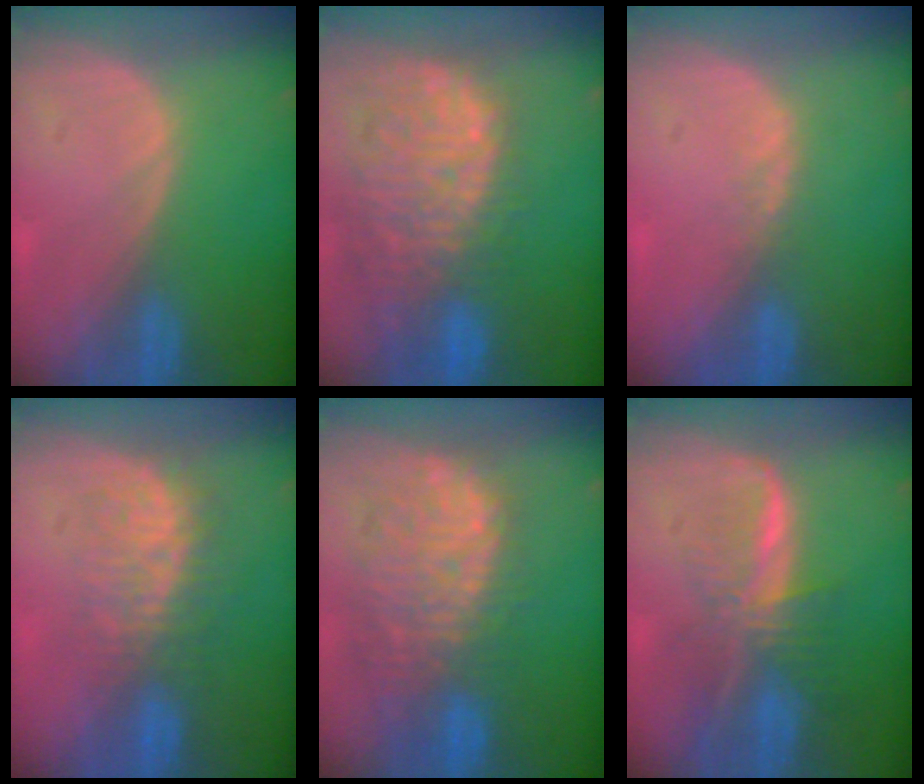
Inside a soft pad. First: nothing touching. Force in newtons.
{"total": 13.6, "press": 11.4, "slide": 7.4}
{"total": 1.3, "press": 1.1, "slide": 0.7}
{"total": 7.7, "press": 7.4, "slide": 1.8}
{"total": 11.5, "press": 10.5, "slide": 4.8}
{"total": 8.3, "press": 6.9, "slide": 4.5}